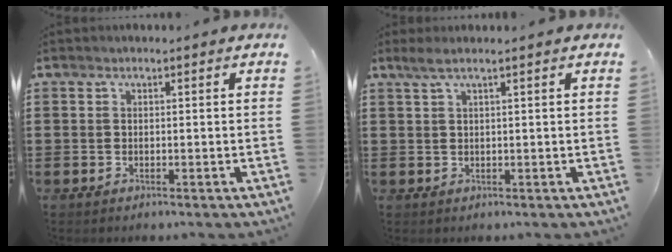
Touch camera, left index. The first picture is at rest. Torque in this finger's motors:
{"motor_torque": [0.13, -0.04, 0.06, 0.00]}